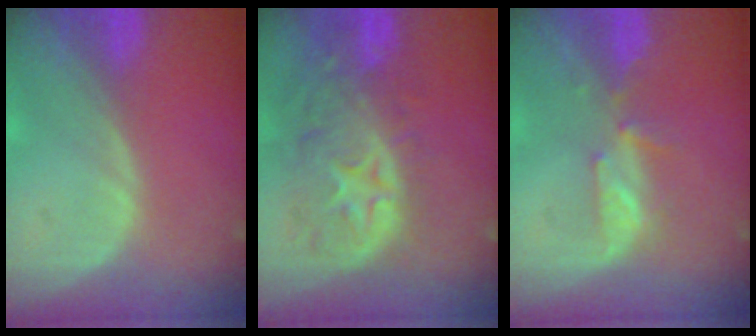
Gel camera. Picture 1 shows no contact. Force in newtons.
{"total": 11.0, "press": 9.8, "slide": 5.1}
{"total": 3.1, "press": 3.0, "slide": 0.3}